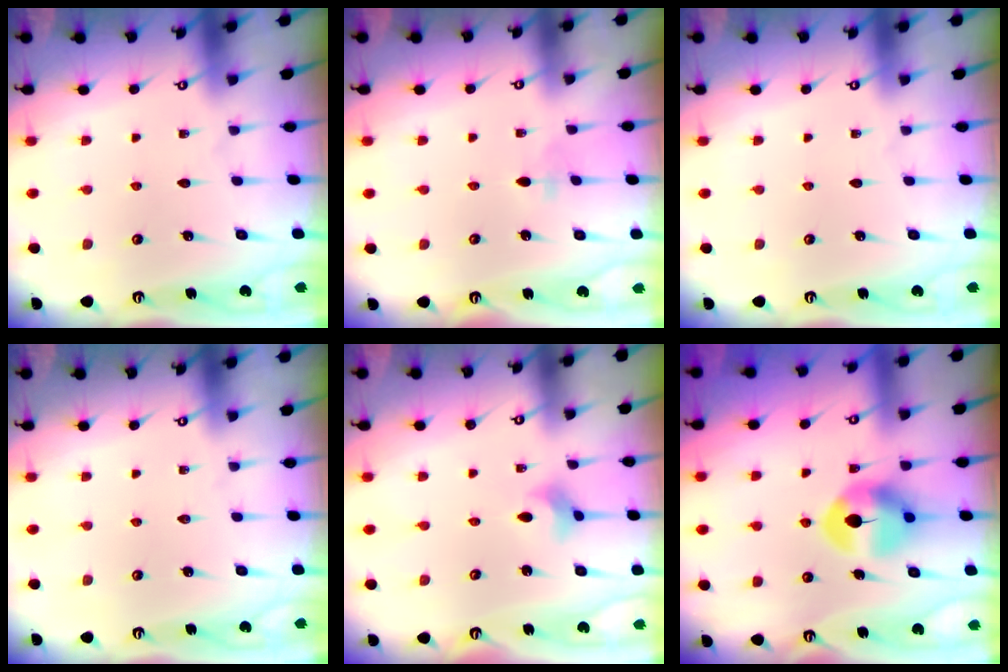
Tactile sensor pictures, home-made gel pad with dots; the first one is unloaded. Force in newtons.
{"total": 2.8, "press": 2.7, "slide": 0.6}
{"total": 0.0}
{"total": 0.0}
{"total": 2.7, "press": 2.6, "slide": 0.5}
{"total": 9.0, "press": 9.0, "slide": 0.5}